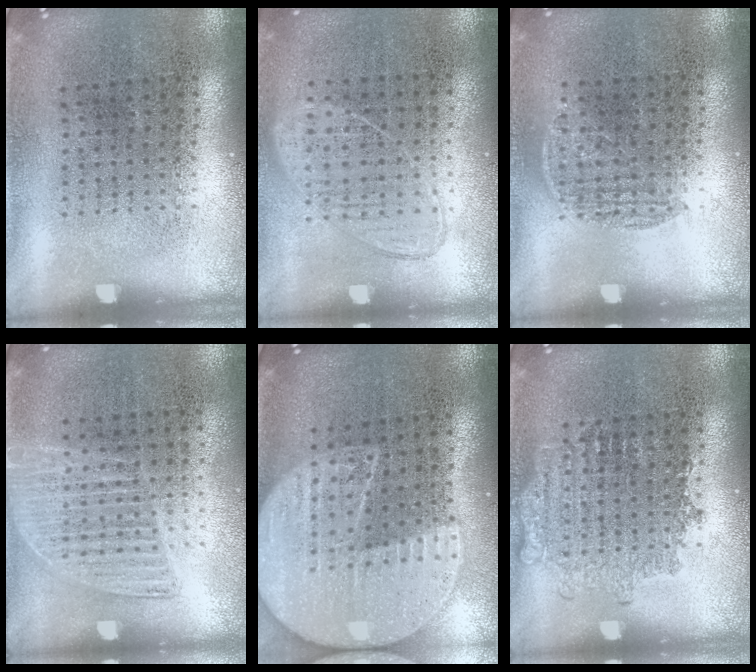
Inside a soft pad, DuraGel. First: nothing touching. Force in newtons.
{"total": 0.9, "press": 0.8, "slide": 0.4}
{"total": 0.8, "press": 0.5, "slide": 0.6}
{"total": 1.4, "press": 1.3, "slide": 0.5}
{"total": 2.3, "press": 2.0, "slide": 1.2}
{"total": 1.7, "press": 1.6, "slide": 0.3}